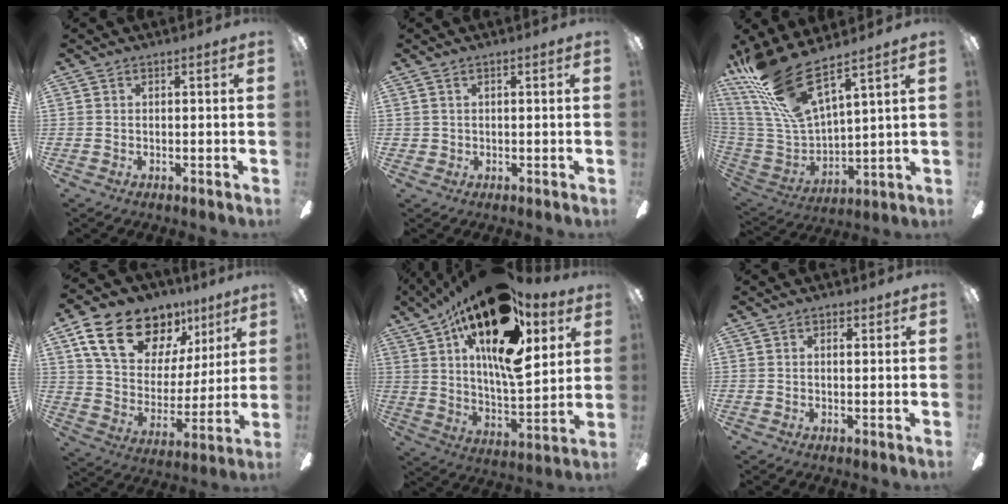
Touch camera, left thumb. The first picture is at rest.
{"total": 1.2, "force": [0.6, 1.1, 0.1], "torque": [-0.004, 0.004, 0.009]}
{"total": 20.4, "force": [14.6, 5.5, 13.0], "torque": [-0.301, -0.095, 0.256]}
{"total": 18.5, "force": [11.7, 11.2, 8.9], "torque": [-0.157, -0.058, 0.216]}
{"total": 24.5, "force": [14.1, 9.6, 17.6], "torque": [-0.297, -0.076, 0.238]}
{"total": 1.4, "force": [0.7, 0.9, 0.8], "torque": [0.000, -0.002, 0.008]}